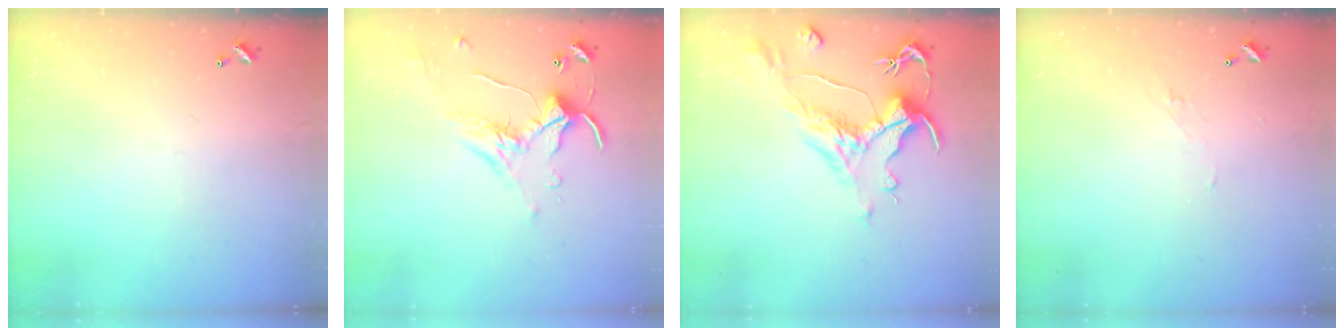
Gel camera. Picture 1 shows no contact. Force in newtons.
{"total": 1.2, "press": 0.6, "slide": 1.1}
{"total": 1.8, "press": 1.1, "slide": 1.4}
{"total": 2.0, "press": 1.9, "slide": 0.5}